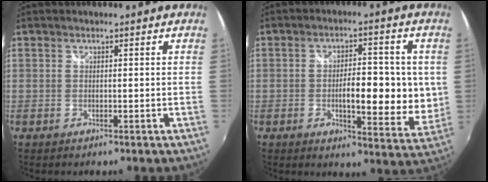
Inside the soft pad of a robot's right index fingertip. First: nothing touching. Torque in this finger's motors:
{"motor_torque": [1.48, 0.66, 0.32, 0.08]}